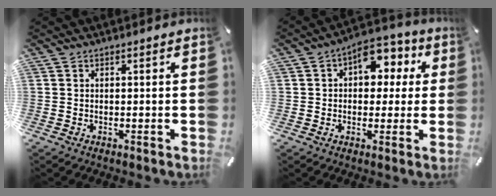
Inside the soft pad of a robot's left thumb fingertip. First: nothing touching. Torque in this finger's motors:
{"motor_torque": [0.37, 0.40, 0.03, 0.09, -0.14]}